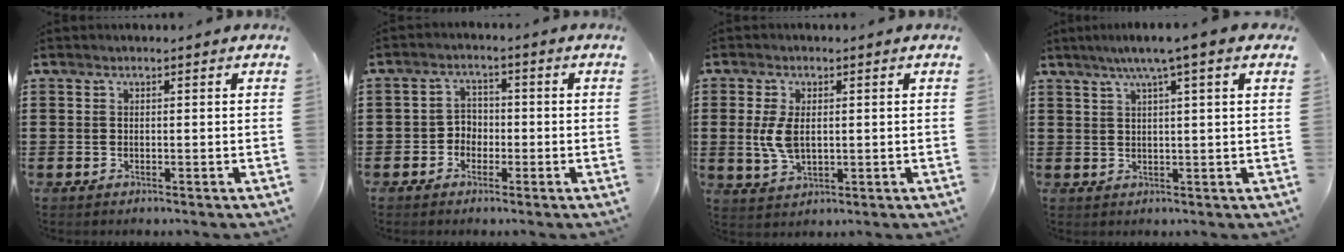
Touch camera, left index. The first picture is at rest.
{"total": 3.0, "force": [-1.5, 2.5, 0.8], "torque": [-0.026, 0.009, -0.035]}
{"total": 5.4, "force": [0.4, 3.0, 4.5], "torque": [-0.119, -0.001, -0.002]}
{"total": 4.5, "force": [2.7, -0.4, 3.7], "torque": [-0.077, 0.000, 0.043]}